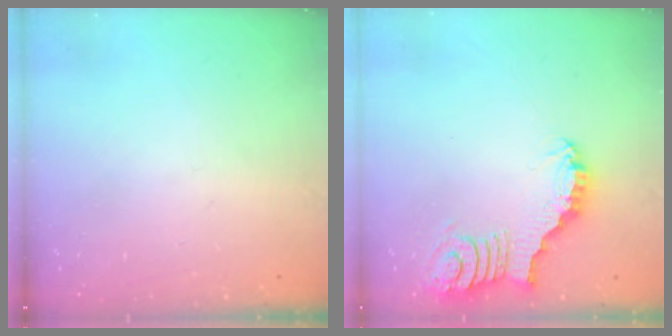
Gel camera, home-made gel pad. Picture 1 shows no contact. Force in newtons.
{"total": 3.2, "press": 3.2, "slide": 0.1}